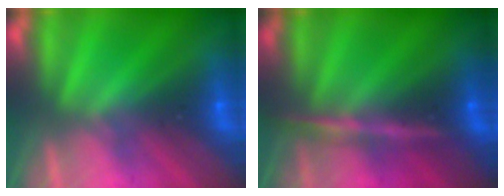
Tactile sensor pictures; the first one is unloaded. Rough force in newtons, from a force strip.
{"total": 5.8}